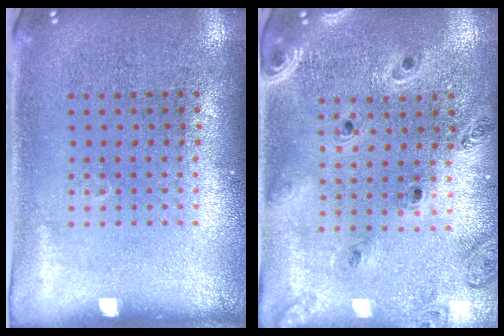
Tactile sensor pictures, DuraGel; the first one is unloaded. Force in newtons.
{"total": 1.2, "press": 1.2, "slide": 0.2}